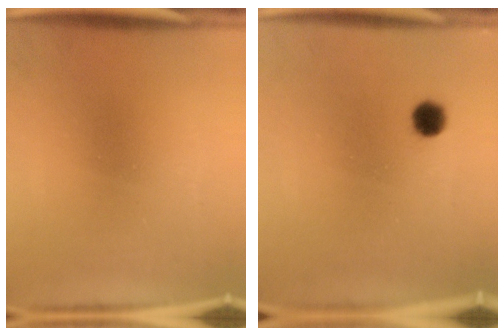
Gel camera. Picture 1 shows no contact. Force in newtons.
{"total": 3.1}